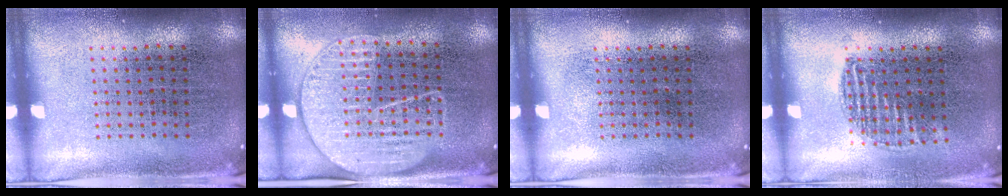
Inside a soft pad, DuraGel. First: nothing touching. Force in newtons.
{"total": 1.8, "press": 1.6, "slide": 0.9}
{"total": 0.0}
{"total": 0.9, "press": 0.8, "slide": 0.4}